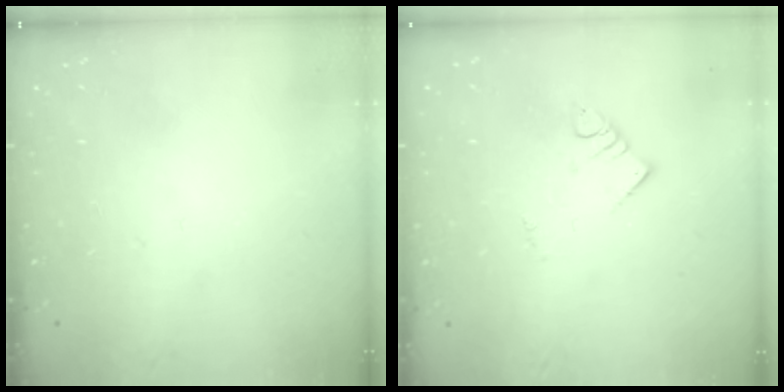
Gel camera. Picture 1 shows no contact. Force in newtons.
{"total": 2.7, "press": 2.7, "slide": 0.1}